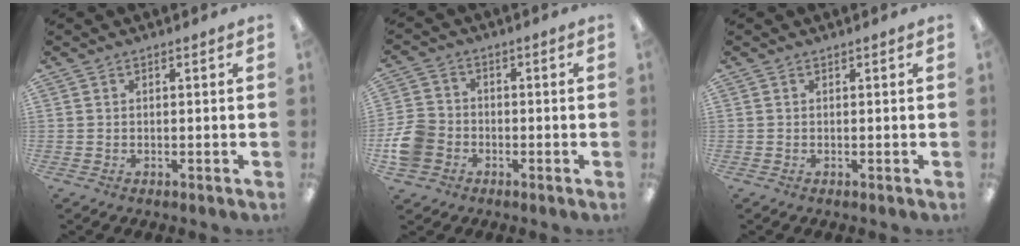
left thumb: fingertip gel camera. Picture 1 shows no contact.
{"total": 8.1, "force": [-2.4, 6.8, 3.7], "torque": [-0.093, 0.025, -0.044]}
{"total": 0.0}